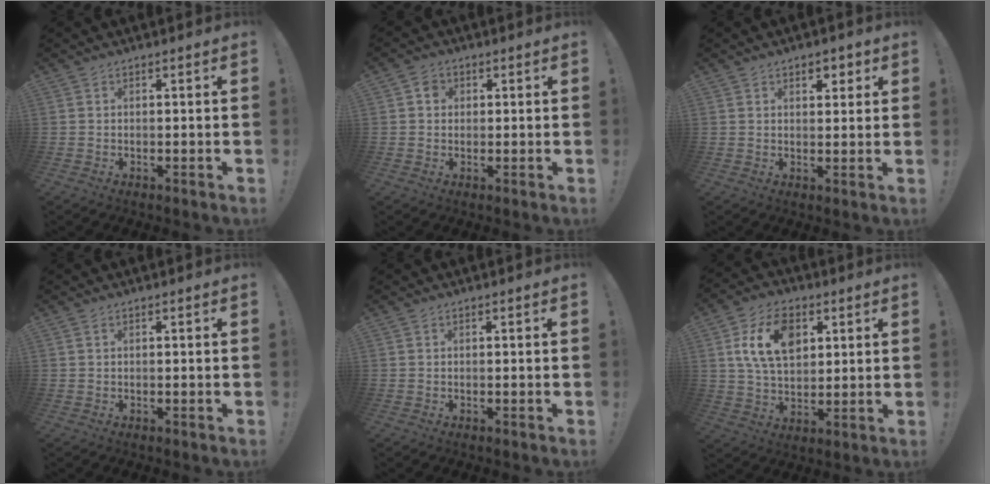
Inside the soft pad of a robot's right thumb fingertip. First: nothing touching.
{"total": 3.1, "force": [0.5, 2.7, 1.3], "torque": [-0.012, 0.003, 0.006]}
{"total": 3.3, "force": [1.9, 2.2, 1.6], "torque": [-0.009, -0.008, 0.028]}
{"total": 0.0}
{"total": 0.0}
{"total": 15.0, "force": [5.3, 10.1, 9.9], "torque": [-0.170, 0.000, 0.100]}